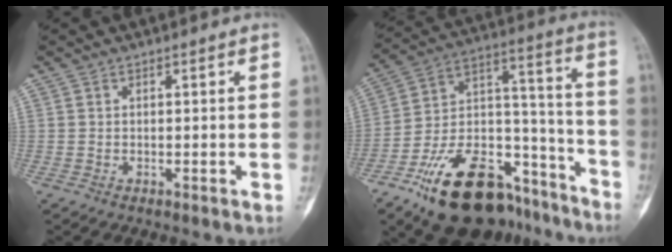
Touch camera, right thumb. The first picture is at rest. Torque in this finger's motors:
{"motor_torque": [2.96, 1.61, 1.46, -1.31, 0.47]}